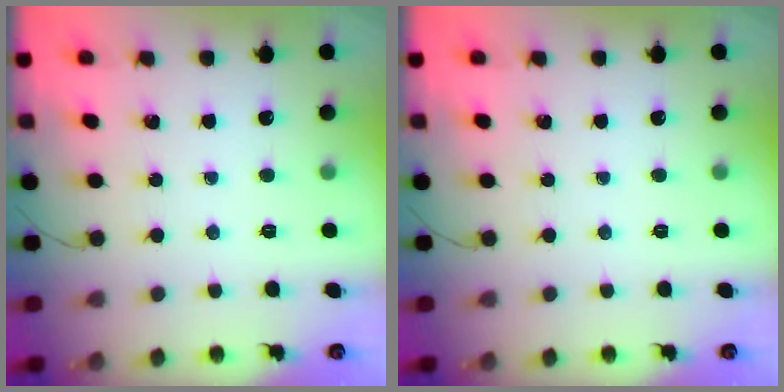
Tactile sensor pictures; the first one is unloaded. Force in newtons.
{"total": 0.0}